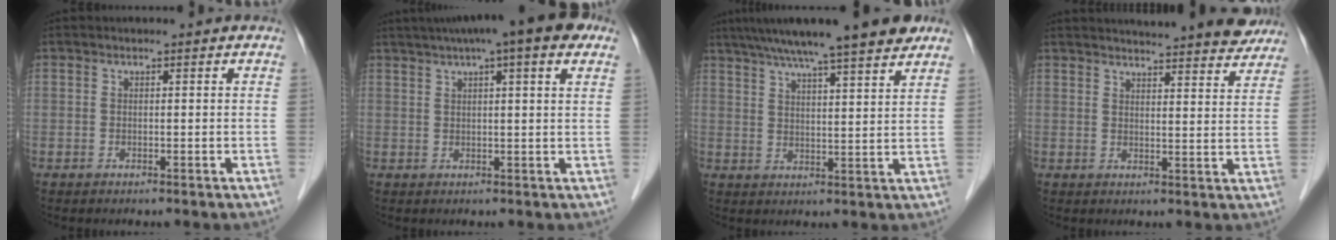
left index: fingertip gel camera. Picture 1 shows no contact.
{"total": 11.8, "force": [7.6, 1.6, 8.9], "torque": [-0.132, 0.038, 0.099]}
{"total": 15.4, "force": [12.5, 0.7, 9.1], "torque": [-0.145, 0.026, 0.178]}
{"total": 19.0, "force": [17.8, 2.4, 6.4], "torque": [-0.085, -0.013, 0.213]}